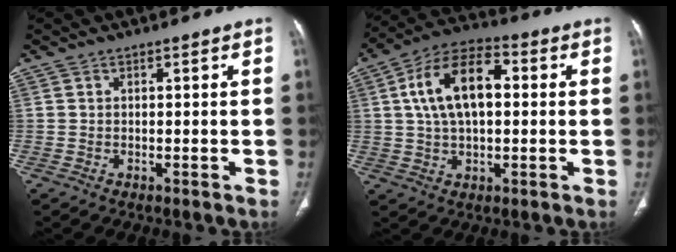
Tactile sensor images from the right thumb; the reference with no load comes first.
{"total": 14.2, "force": [2.3, 7.8, 11.6], "torque": [-0.207, 0.025, 0.033]}